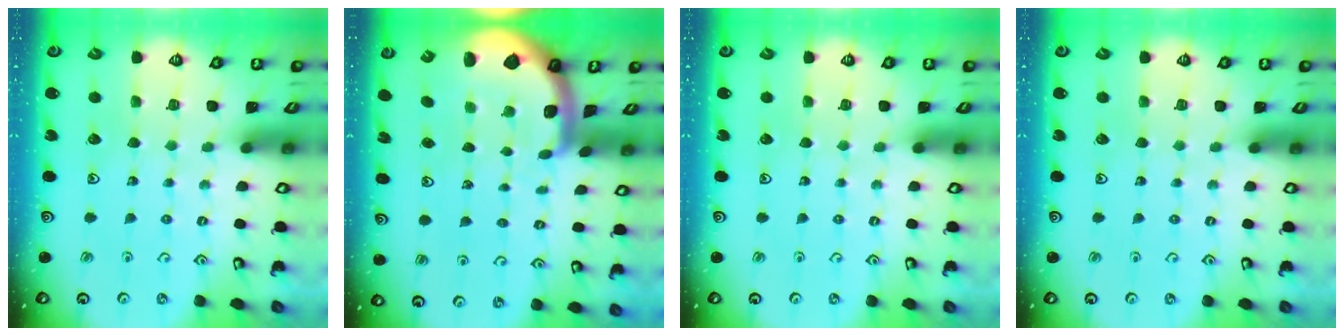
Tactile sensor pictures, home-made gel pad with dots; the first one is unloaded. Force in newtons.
{"total": 2.4, "press": 2.4, "slide": 0.3}
{"total": 0.0}
{"total": 0.0}